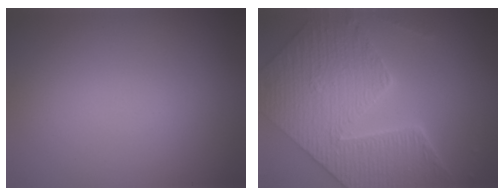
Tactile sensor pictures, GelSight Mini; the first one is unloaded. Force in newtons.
{"total": 9.2, "press": 7.1, "slide": 5.8}